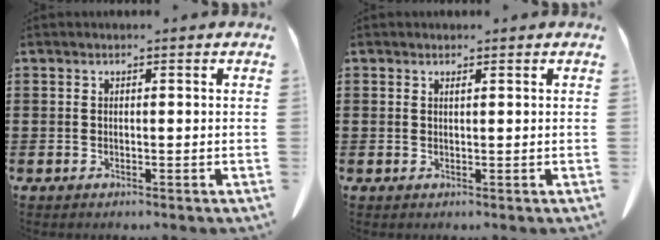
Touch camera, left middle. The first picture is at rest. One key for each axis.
{"total": 0.7, "fx": 0.6, "fy": 0.2, "fz": 0.3, "tx": -0.009, "ty": -0.001, "tz": 0.011}